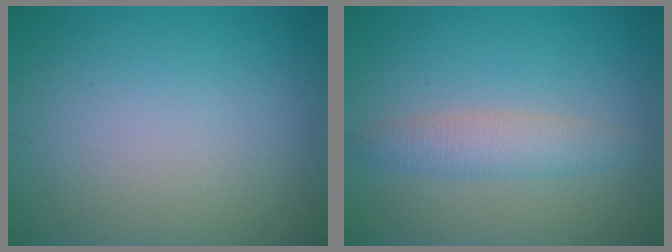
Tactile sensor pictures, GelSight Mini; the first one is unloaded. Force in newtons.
{"total": 2.5, "press": 2.5, "slide": 0.0}